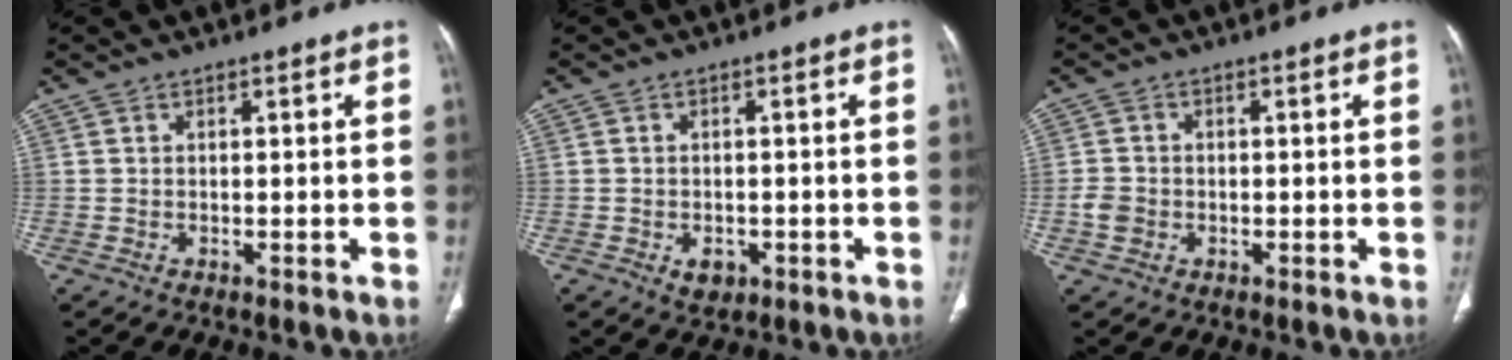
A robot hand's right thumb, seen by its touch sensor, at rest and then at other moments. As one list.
[{"total": 2.9, "force": [-1.2, 2.1, 1.7], "torque": [-0.017, 0.001, -0.010]}, {"total": 3.0, "force": [-0.8, 2.5, 1.4], "torque": [-0.019, 0.010, -0.015]}]